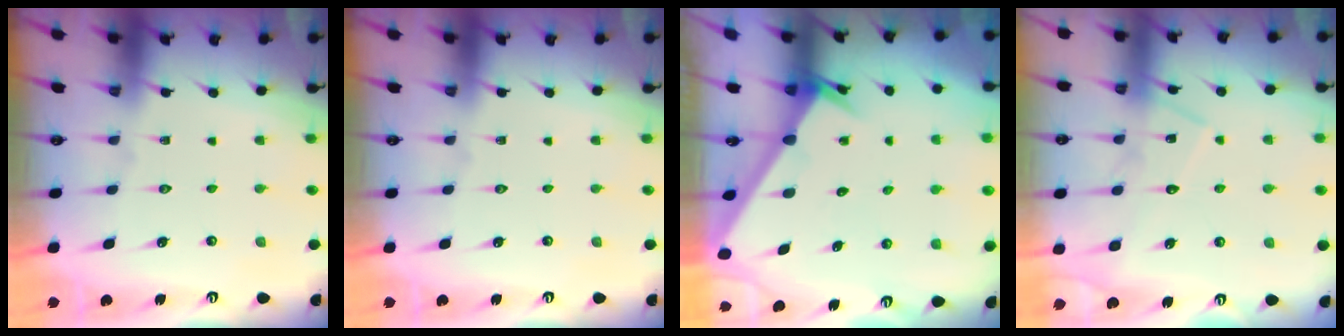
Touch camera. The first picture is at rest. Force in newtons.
{"total": 0.0}
{"total": 2.5, "press": 2.5, "slide": 0.1}
{"total": 11.9, "press": 11.9, "slide": 0.9}